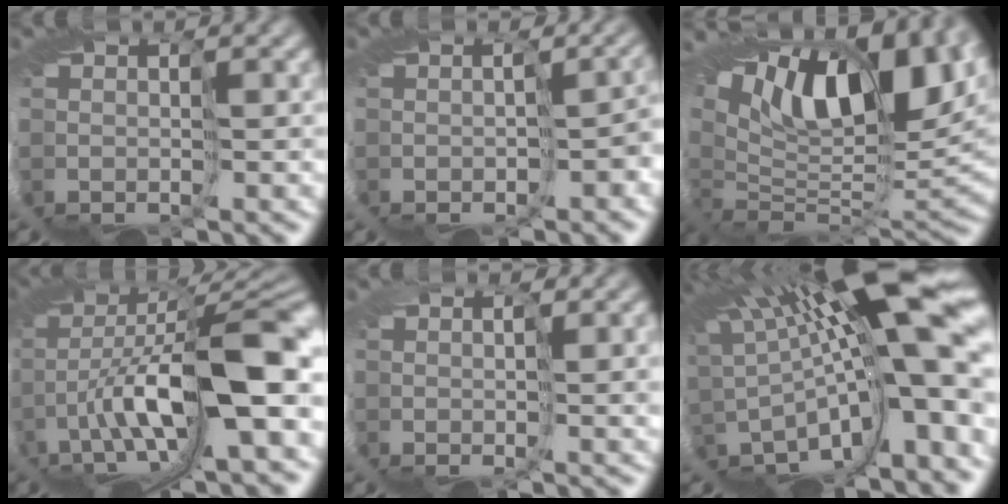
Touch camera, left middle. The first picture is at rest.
{"total": 4.8, "force": [-3.0, 1.7, 3.3], "torque": [-0.047, -0.003, -0.023]}
{"total": 12.1, "force": [9.4, 3.1, 7.0], "torque": [-0.135, 0.028, 0.163]}
{"total": 9.5, "force": [-0.4, 2.6, 9.1], "torque": [-0.174, 0.015, -0.011]}
{"total": 3.5, "force": [1.0, 1.5, 2.9], "torque": [-0.063, 0.002, 0.016]}
{"total": 12.2, "force": [2.1, 0.9, 12.0], "torque": [-0.179, -0.003, 0.043]}